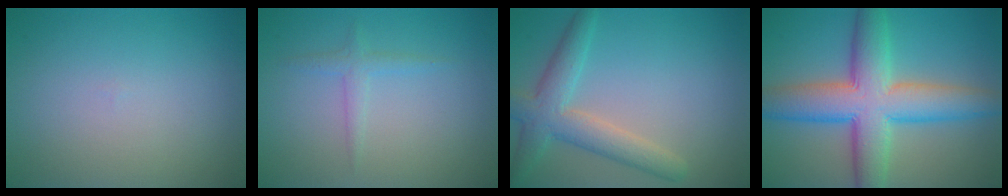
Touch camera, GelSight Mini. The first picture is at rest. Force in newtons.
{"total": 1.3, "press": 1.3, "slide": 0.0}
{"total": 4.5, "press": 4.5, "slide": 0.2}
{"total": 9.6, "press": 9.6, "slide": 0.3}